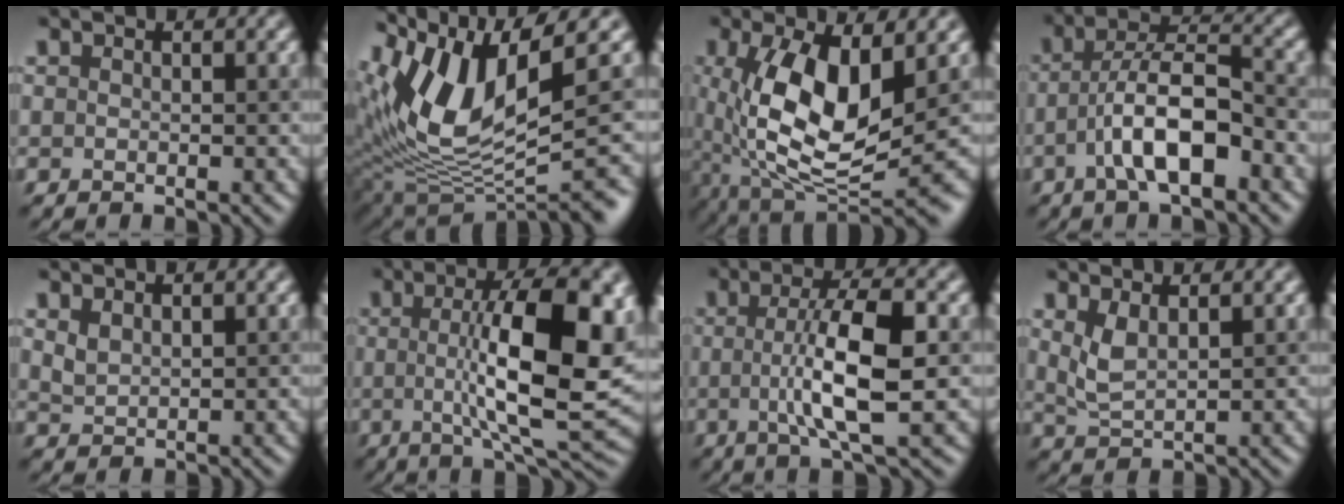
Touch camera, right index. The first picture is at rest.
{"total": 9.6, "force": [4.0, 3.2, 8.1], "torque": [-0.166, -0.012, 0.087]}
{"total": 10.1, "force": [0.6, 3.8, 9.3], "torque": [-0.183, -0.018, 0.016]}
{"total": 6.5, "force": [-2.2, 2.2, 5.8], "torque": [-0.106, 0.009, -0.043]}
{"total": 1.3, "force": [1.0, 0.6, 0.7], "torque": [-0.020, -0.001, 0.025]}
{"total": 12.2, "force": [0.7, 3.2, 11.7], "torque": [-0.172, 0.002, 0.012]}
{"total": 7.0, "force": [-0.2, 1.5, 6.9], "torque": [-0.121, 0.003, -0.006]}
{"total": 2.3, "force": [1.2, 0.8, 1.8], "torque": [-0.049, -0.005, 0.031]}